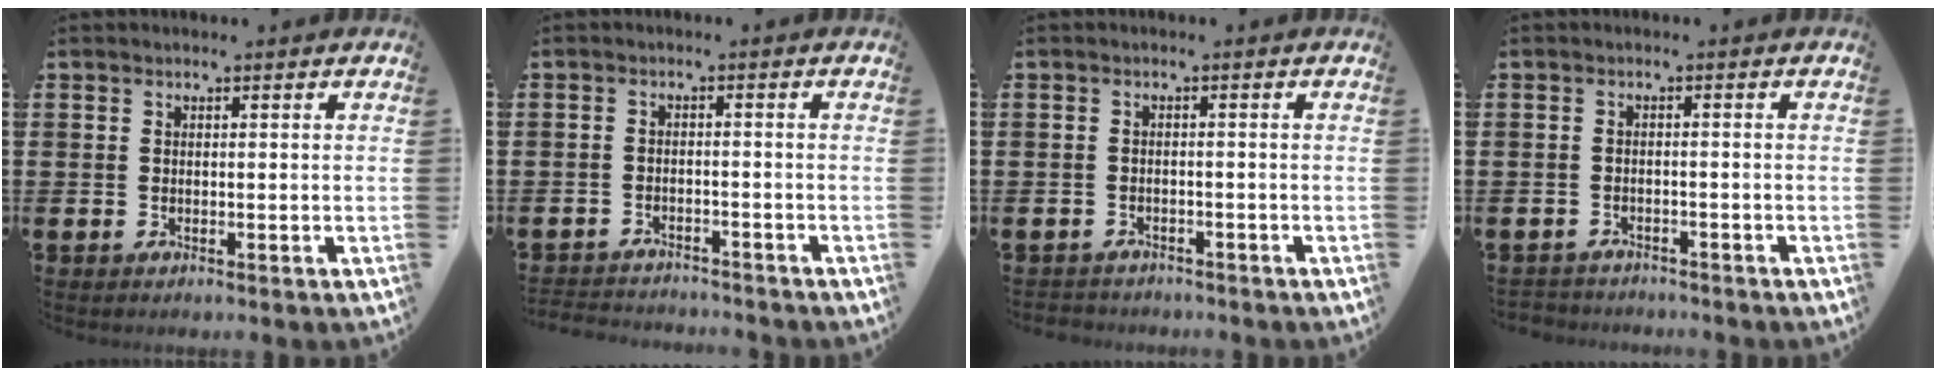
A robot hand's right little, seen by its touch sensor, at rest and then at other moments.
{"total": 2.3, "force": [-2.3, 0.1, -0.3], "torque": [-0.002, 0.002, -0.051]}
{"total": 1.1, "force": [-1.0, 0.3, -0.1], "torque": [-0.001, 0.003, -0.024]}
{"total": 1.4, "force": [-1.4, 0.2, -0.2], "torque": [0.000, 0.001, -0.033]}